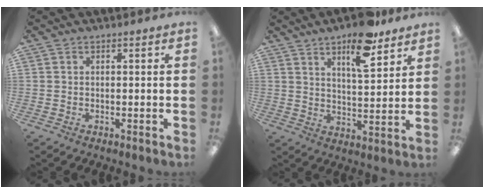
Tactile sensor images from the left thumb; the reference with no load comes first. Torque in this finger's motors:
{"motor_torque": [-0.04, 0.09, -0.28, -0.02, 0.09]}